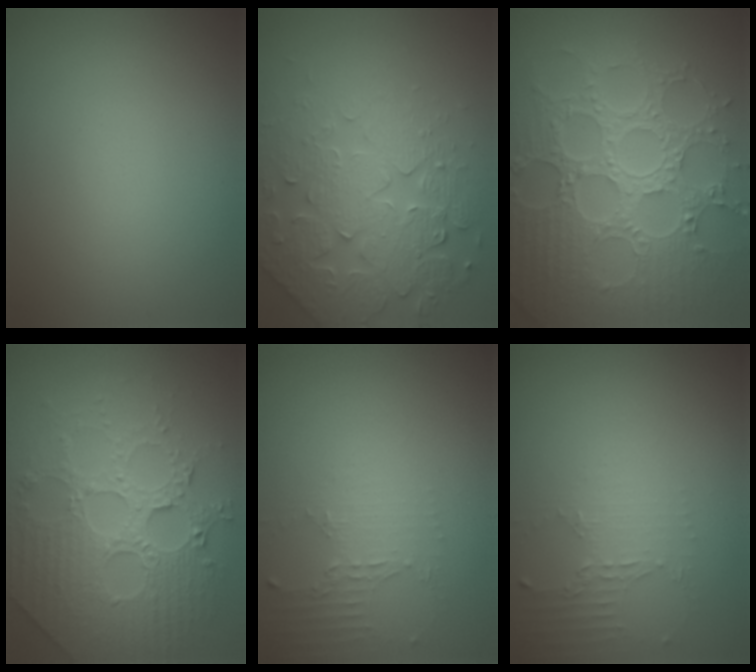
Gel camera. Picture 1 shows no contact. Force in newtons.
{"total": 5.8, "press": 5.2, "slide": 2.7}
{"total": 8.8, "press": 6.6, "slide": 5.7}
{"total": 8.1, "press": 5.9, "slide": 5.5}
{"total": 2.0, "press": 1.5, "slide": 1.4}
{"total": 2.0, "press": 1.5, "slide": 1.4}